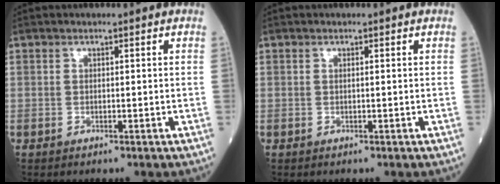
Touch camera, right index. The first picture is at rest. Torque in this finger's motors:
{"motor_torque": [0.21, -0.02, -0.03, -0.01]}